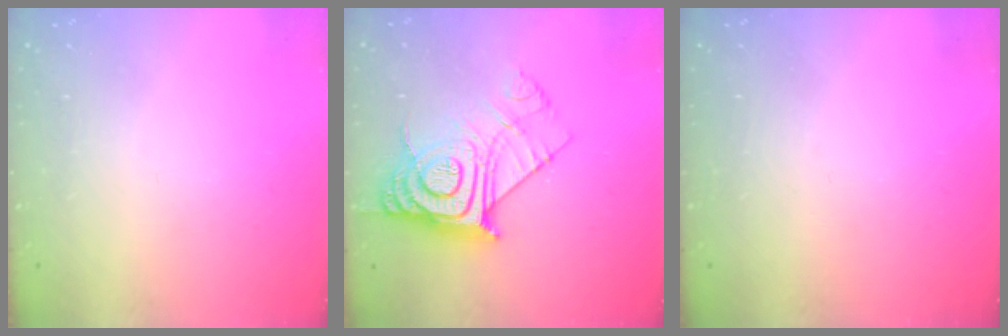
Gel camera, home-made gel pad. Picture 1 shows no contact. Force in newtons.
{"total": 15.3, "press": 15.2, "slide": 1.1}
{"total": 0.0}